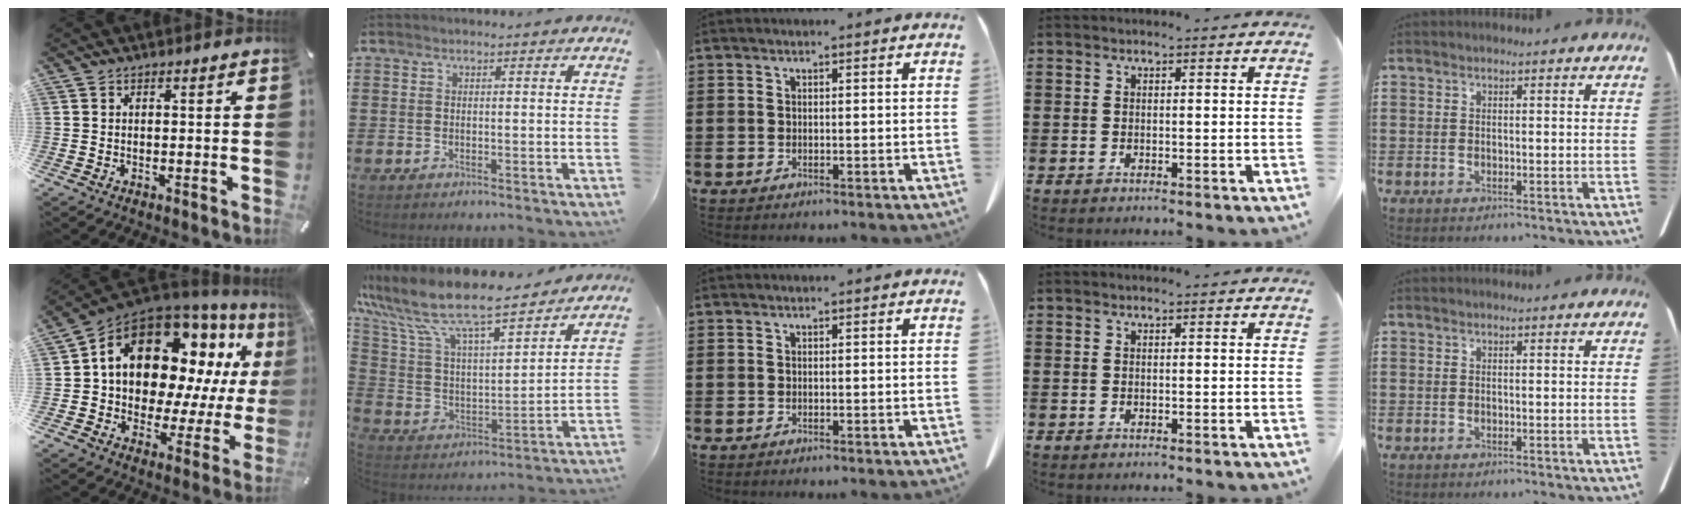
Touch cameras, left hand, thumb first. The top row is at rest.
{"thumb": {"total": 18.9, "force": [8.9, 12.3, 11.3], "torque": [-0.196, -0.063, 0.153]}, "index": {"total": 10.4, "force": [8.6, 2.0, 5.5], "torque": [-0.142, -0.059, 0.147]}}